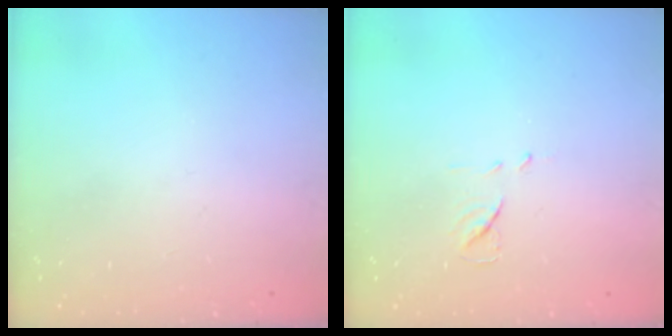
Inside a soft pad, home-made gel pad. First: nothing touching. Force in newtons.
{"total": 7.0, "press": 7.0, "slide": 0.3}